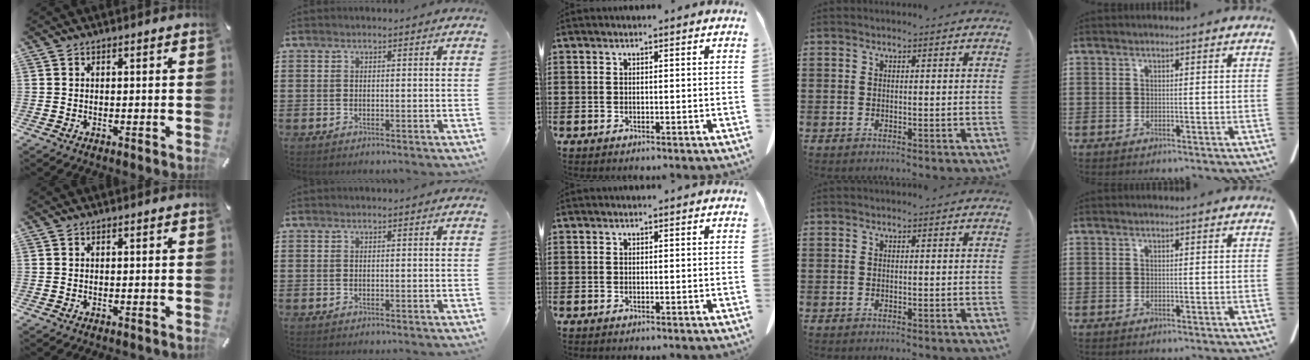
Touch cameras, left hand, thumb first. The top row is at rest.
{}